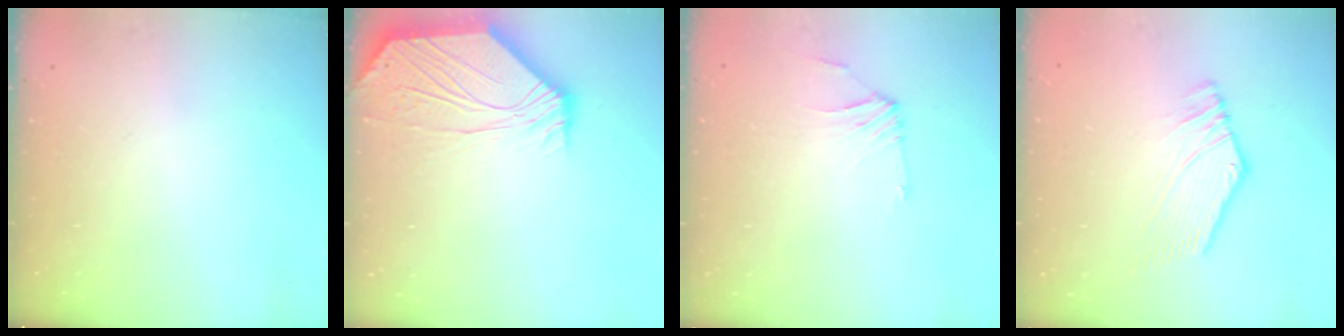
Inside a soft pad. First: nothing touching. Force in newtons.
{"total": 7.3, "press": 7.3, "slide": 1.1}
{"total": 1.0, "press": 0.8, "slide": 0.5}
{"total": 0.9, "press": 0.4, "slide": 0.8}